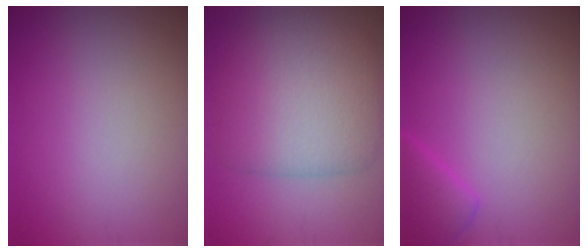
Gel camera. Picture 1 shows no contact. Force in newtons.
{"total": 7.2, "press": 7.1, "slide": 0.2}
{"total": 2.0, "press": 2.0, "slide": 0.1}